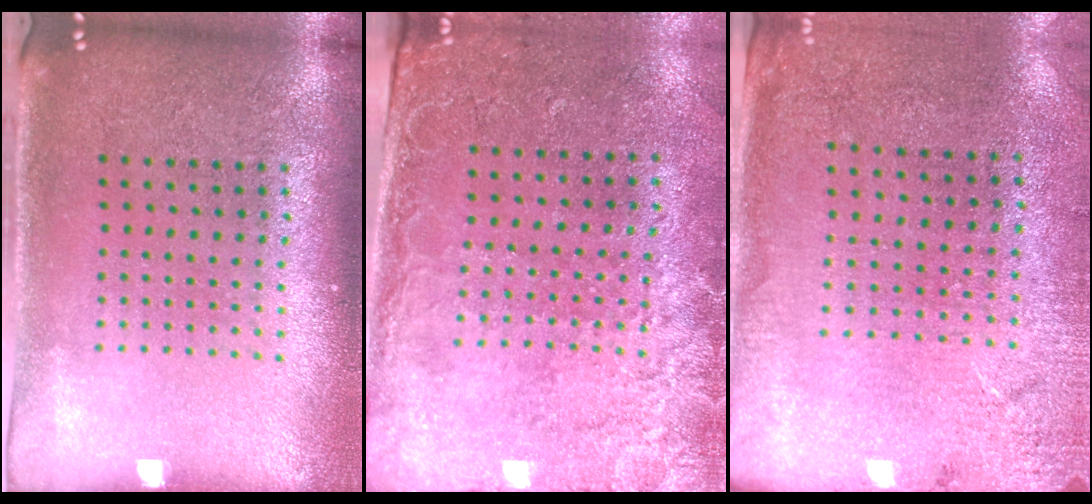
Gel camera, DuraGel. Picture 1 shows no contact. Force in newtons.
{"total": 2.6, "press": 2.1, "slide": 1.5}
{"total": 2.6, "press": 2.4, "slide": 0.9}